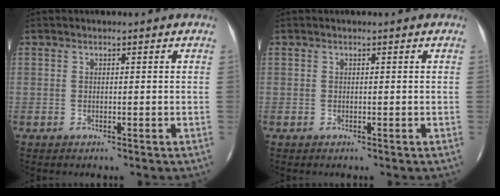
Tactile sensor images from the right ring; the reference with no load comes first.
{"total": 0.0}